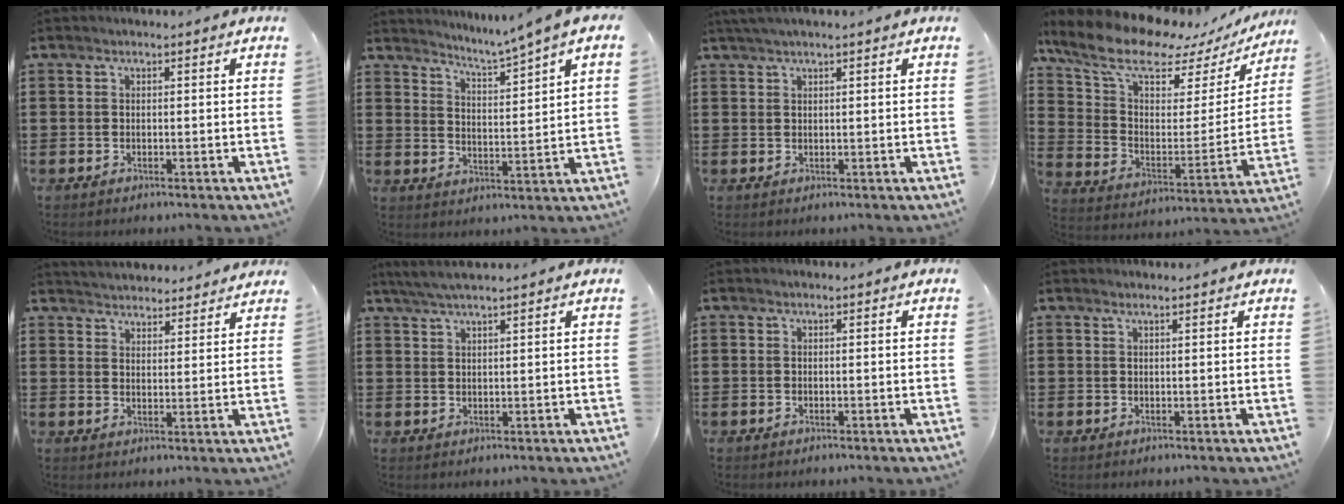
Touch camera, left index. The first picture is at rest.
{"total": 4.1, "force": [3.7, -1.1, 1.2], "torque": [-0.042, -0.030, 0.057]}
{"total": 1.5, "force": [1.2, -0.1, 1.0], "torque": [-0.019, 0.000, 0.022]}
{"total": 11.9, "force": [9.4, 4.0, 6.0], "torque": [-0.151, -0.056, 0.162]}
{"total": 3.5, "force": [3.5, -0.1, -0.3], "torque": [-0.005, -0.016, 0.064]}
{"total": 3.0, "force": [2.6, -0.1, 1.5], "torque": [-0.035, 0.001, 0.049]}
{"total": 0.0}
{"total": 1.1, "force": [0.9, -0.1, 0.5], "torque": [-0.011, -0.002, 0.017]}